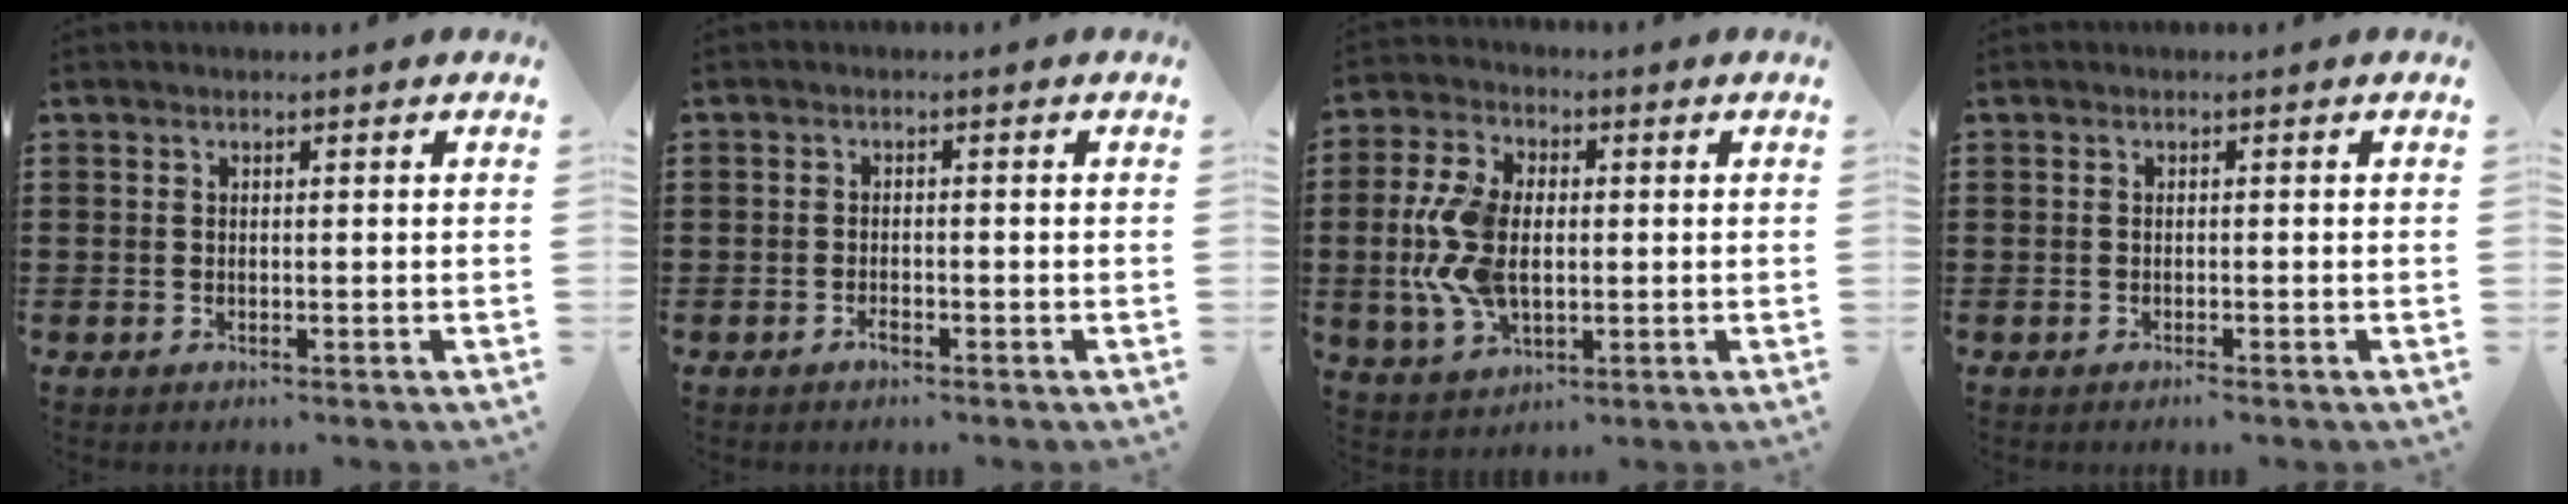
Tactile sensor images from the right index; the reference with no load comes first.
{"total": 1.3, "force": [-0.9, 0.5, 0.7], "torque": [-0.016, -0.003, -0.017]}
{"total": 10.3, "force": [-0.4, 6.2, 8.3], "torque": [-0.200, 0.003, -0.012]}
{"total": 0.6, "force": [-0.4, 0.0, 0.4], "torque": [-0.009, -0.003, -0.008]}